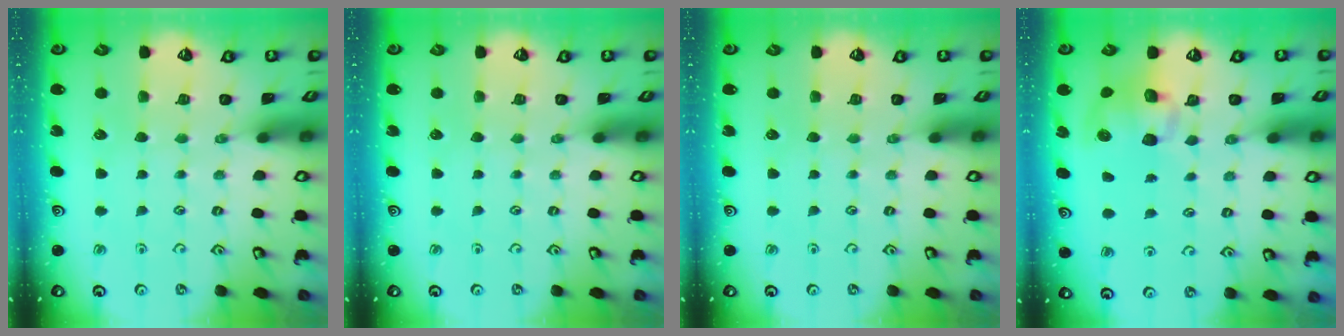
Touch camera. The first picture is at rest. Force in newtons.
{"total": 0.0}
{"total": 0.0}
{"total": 9.0, "press": 8.9, "slide": 1.3}